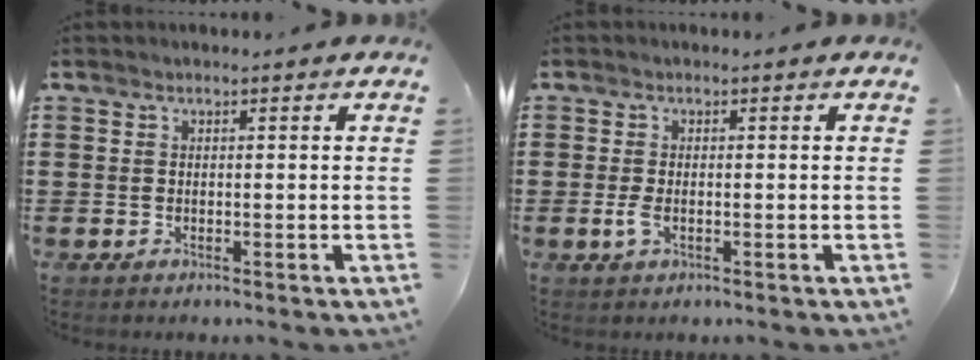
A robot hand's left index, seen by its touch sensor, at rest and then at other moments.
{"total": 1.9, "force": [-0.4, 0.7, 1.8], "torque": [-0.048, -0.009, -0.011]}